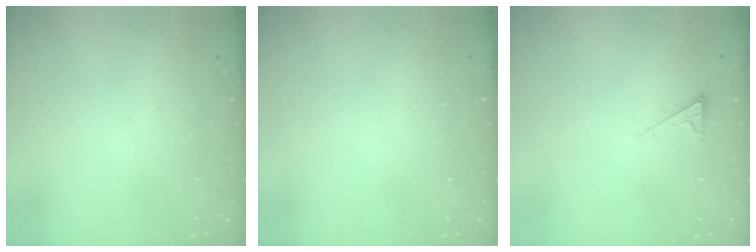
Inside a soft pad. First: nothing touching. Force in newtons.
{"total": 0.0}
{"total": 3.0, "press": 3.0, "slide": 0.4}